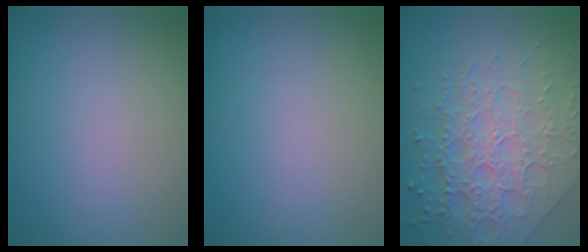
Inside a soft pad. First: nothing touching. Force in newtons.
{"total": 0.0}
{"total": 7.0, "press": 5.5, "slide": 4.3}